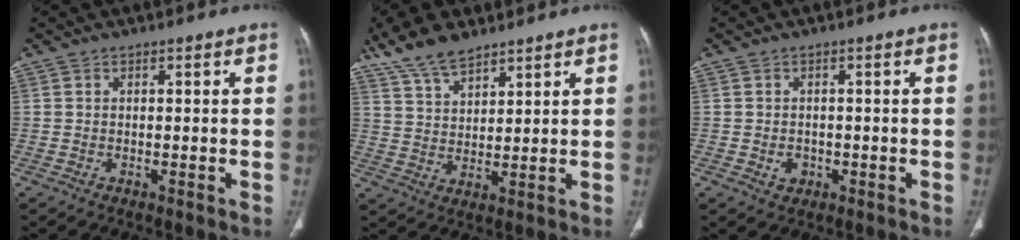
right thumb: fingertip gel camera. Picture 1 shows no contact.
{"total": 9.3, "force": [7.3, 3.7, 4.5], "torque": [-0.076, -0.026, 0.146]}
{"total": 2.1, "force": [-0.6, 1.8, 1.0], "torque": [-0.006, 0.003, -0.001]}